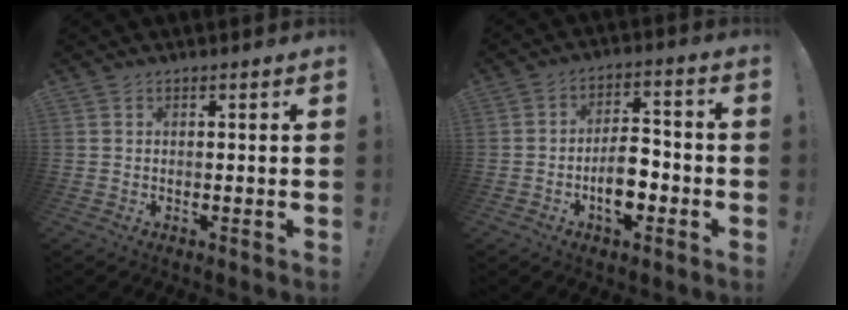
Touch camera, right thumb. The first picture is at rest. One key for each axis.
{"total": 9.7, "fx": -3.4, "fy": 6.2, "fz": 6.7, "tx": -0.107, "ty": 0.022, "tz": -0.060}